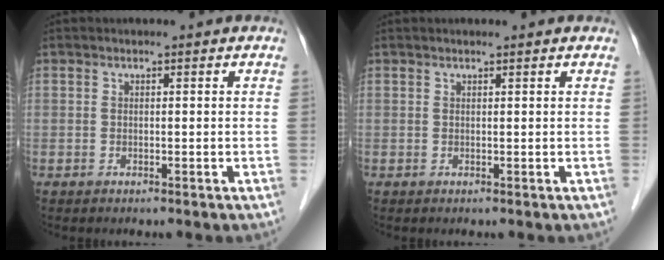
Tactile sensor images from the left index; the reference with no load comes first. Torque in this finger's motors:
{"motor_torque": [0.31, -0.47, -0.04, 0.03]}